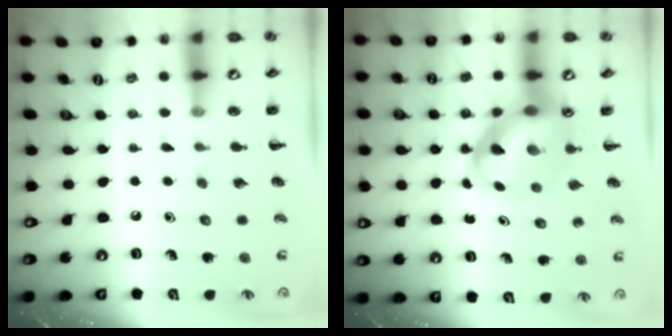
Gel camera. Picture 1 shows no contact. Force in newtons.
{"total": 8.4, "press": 8.1, "slide": 2.4}